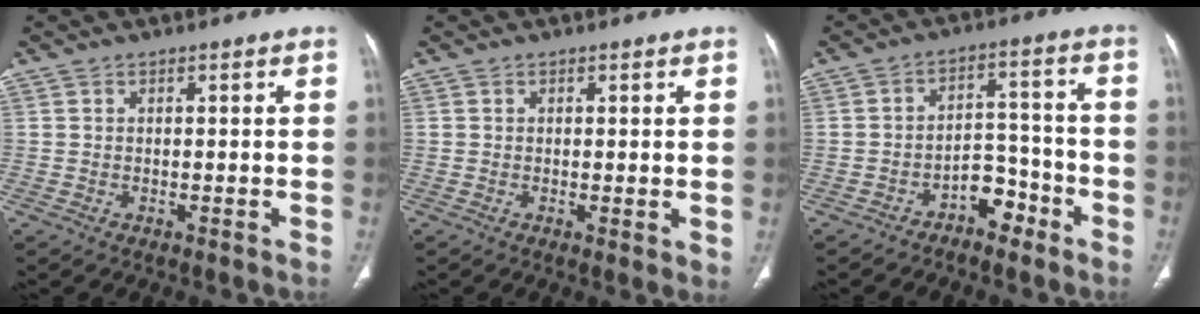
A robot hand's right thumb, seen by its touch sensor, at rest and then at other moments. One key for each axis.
{"total": 3.5, "fx": 0.1, "fy": 1.3, "fz": 3.3, "tx": -0.046, "ty": -0.013, "tz": -0.001}
{"total": 6.4, "fx": -4.3, "fy": 3.8, "fz": 2.9, "tx": -0.014, "ty": 0.053, "tz": -0.068}